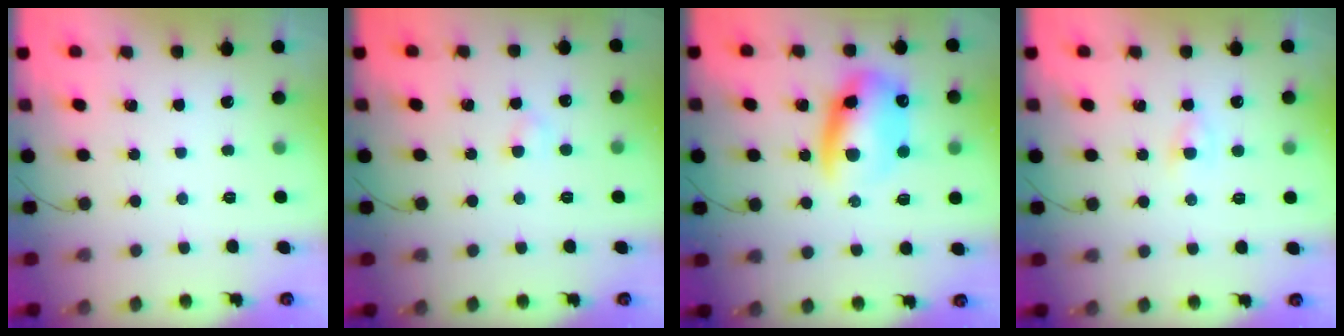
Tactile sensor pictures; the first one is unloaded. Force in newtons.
{"total": 2.3, "press": 2.1, "slide": 0.8}
{"total": 13.6, "press": 13.2, "slide": 3.3}
{"total": 1.9, "press": 1.8, "slide": 0.6}